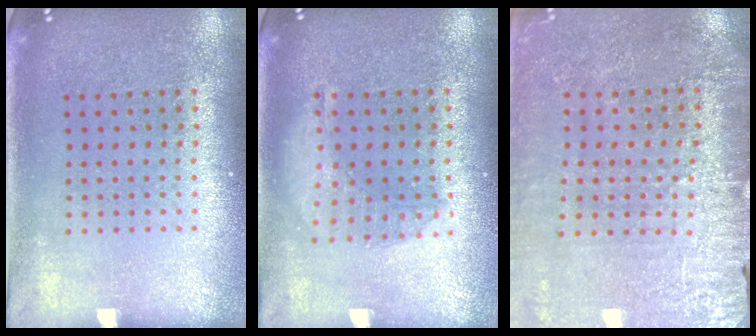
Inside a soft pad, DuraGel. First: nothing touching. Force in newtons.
{"total": 1.3, "press": 1.3, "slide": 0.4}
{"total": 2.9, "press": 2.9, "slide": 0.4}